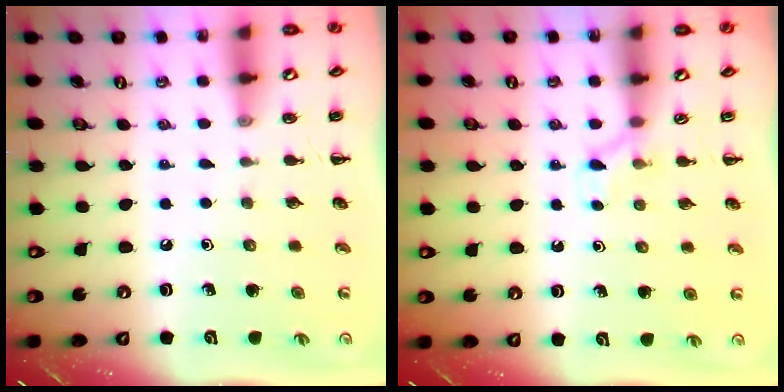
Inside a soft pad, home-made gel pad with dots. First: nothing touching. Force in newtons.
{"total": 3.9, "press": 3.6, "slide": 1.5}